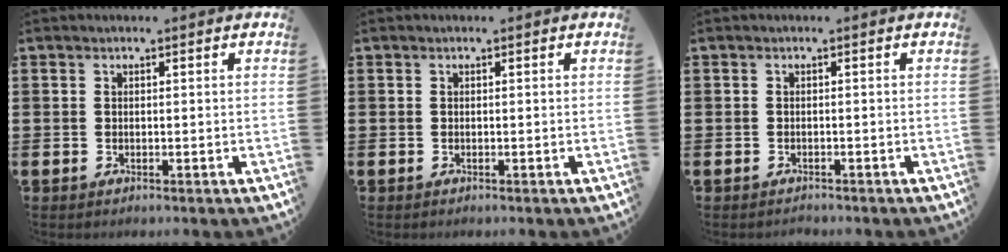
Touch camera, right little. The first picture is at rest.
{"total": 0.0}
{"total": 0.5, "force": [-0.5, 0.0, -0.1], "torque": [0.005, -0.005, -0.012]}